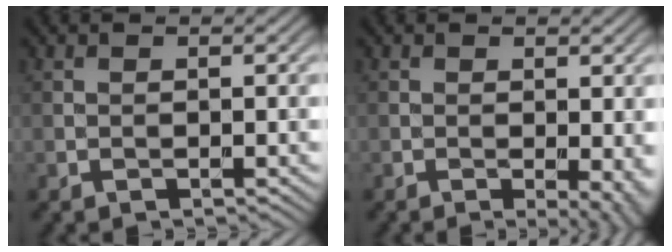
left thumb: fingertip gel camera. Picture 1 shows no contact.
{"total": 3.4, "force": [-0.6, 0.7, 3.3], "torque": [-0.044, -0.008, -0.009]}